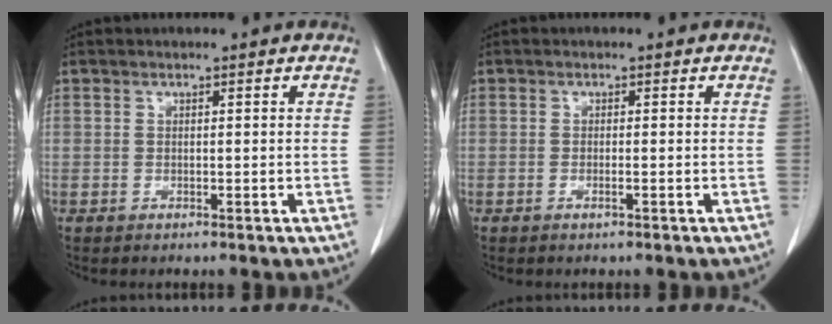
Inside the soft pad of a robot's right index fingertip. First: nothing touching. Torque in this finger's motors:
{"motor_torque": [-0.04, 0.01, -0.01, -0.01]}